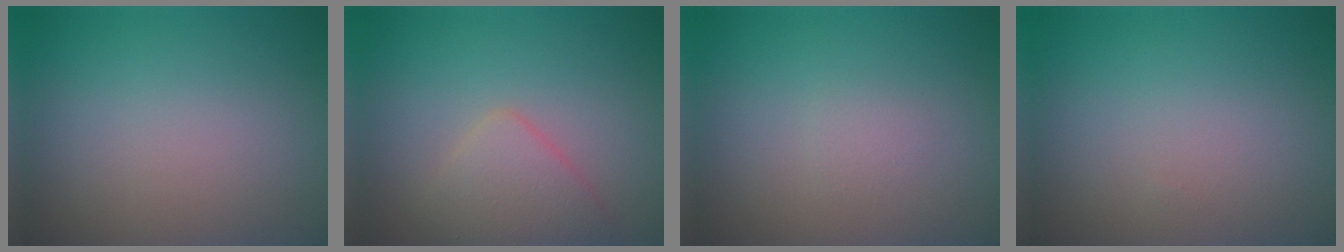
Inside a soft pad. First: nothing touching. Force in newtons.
{"total": 2.9, "press": 2.9, "slide": 0.1}
{"total": 0.7, "press": 0.7, "slide": 0.0}
{"total": 0.0}